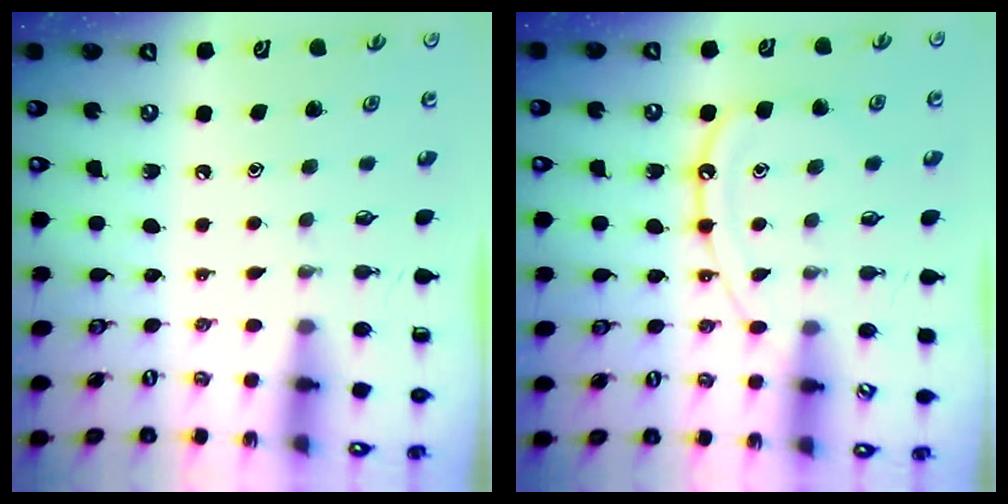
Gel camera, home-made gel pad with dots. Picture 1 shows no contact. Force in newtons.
{"total": 11.8, "press": 11.8, "slide": 1.1}